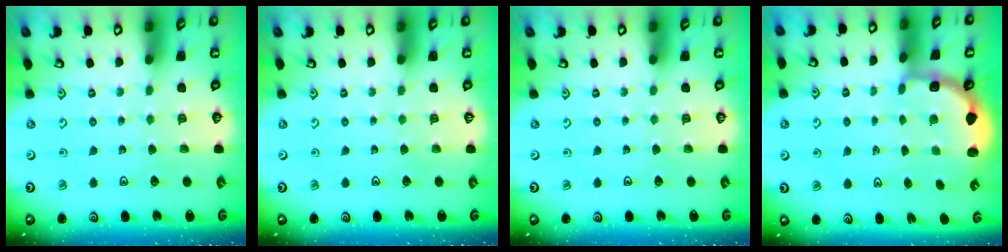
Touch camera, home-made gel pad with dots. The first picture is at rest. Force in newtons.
{"total": 0.0}
{"total": 0.0}
{"total": 2.7, "press": 2.3, "slide": 1.4}